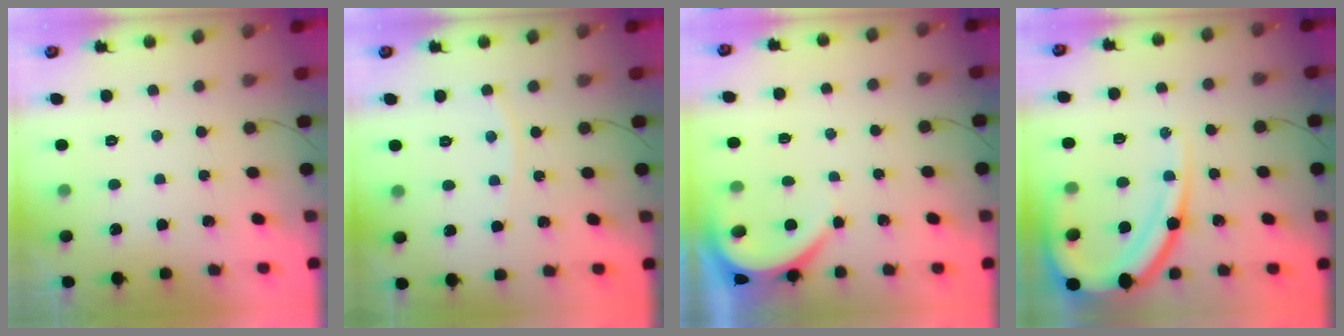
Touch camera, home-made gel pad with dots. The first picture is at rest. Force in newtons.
{"total": 3.3, "press": 3.3, "slide": 0.5}
{"total": 3.9, "press": 3.9, "slide": 0.6}
{"total": 16.5, "press": 16.4, "slide": 1.9}